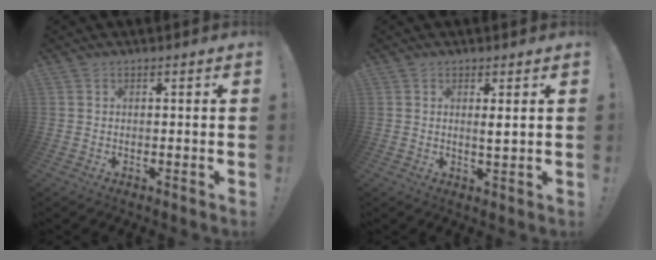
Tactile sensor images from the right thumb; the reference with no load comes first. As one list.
[{"total": 2.1, "force": [0.8, 0.1, 1.9], "torque": [-0.024, -0.010, 0.010]}]